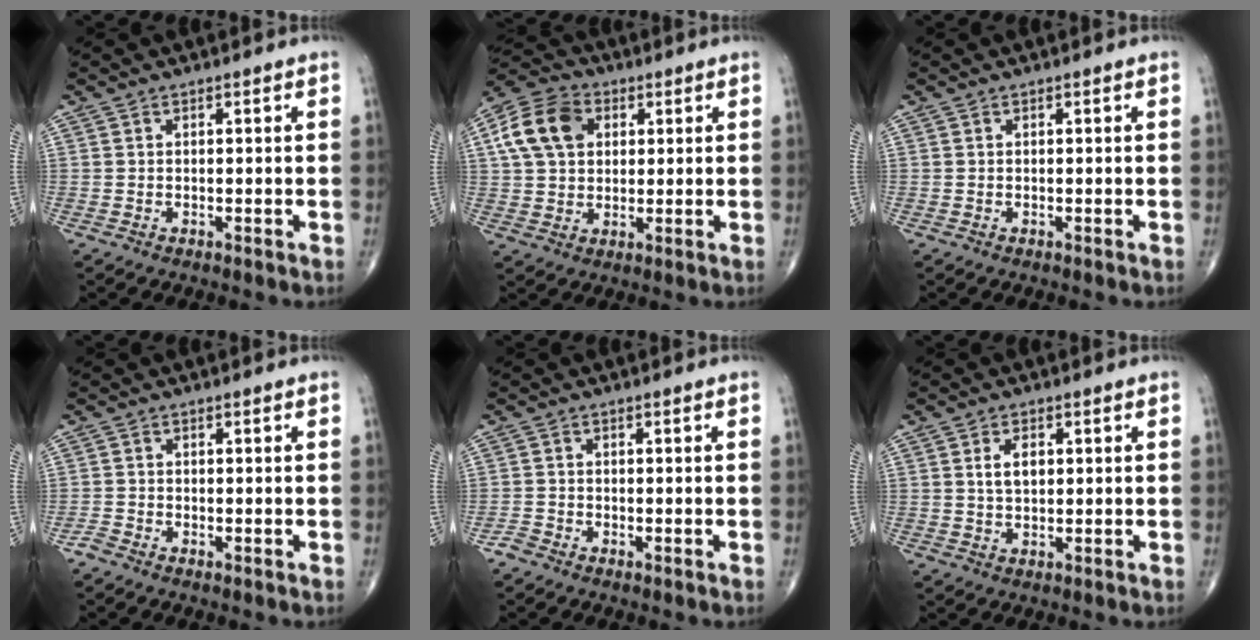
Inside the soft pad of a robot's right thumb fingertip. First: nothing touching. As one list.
[{"total": 12.1, "force": [3.4, 8.8, 7.5], "torque": [-0.128, 0.010, 0.054]}, {"total": 0.0}, {"total": 1.2, "force": [-1.0, 0.5, 0.4], "torque": [-0.010, 0.002, -0.024]}, {"total": 1.3, "force": [-1.1, 0.7, 0.2], "torque": [-0.002, 0.001, -0.027]}, {"total": 4.1, "force": [1.0, 2.4, 3.2], "torque": [-0.052, -0.001, 0.020]}]